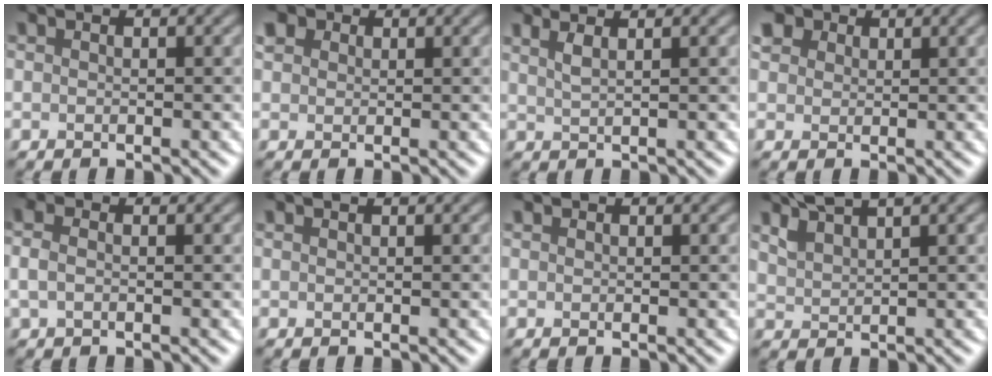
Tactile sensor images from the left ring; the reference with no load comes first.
{"total": 1.8, "force": [1.1, 1.4, 0.5], "torque": [-0.013, 0.006, 0.016]}
{"total": 2.4, "force": [1.5, 0.9, 1.6], "torque": [-0.015, 0.006, 0.010]}
{"total": 2.9, "force": [1.9, 1.9, 1.0], "torque": [-0.027, 0.006, 0.032]}
{"total": 1.5, "force": [0.0, 0.7, 1.4], "torque": [-0.034, 0.002, -0.006]}
{"total": 0.0}
{"total": 0.0}
{"total": 3.6, "force": [3.1, 0.6, 1.9], "torque": [-0.048, 0.012, 0.067]}